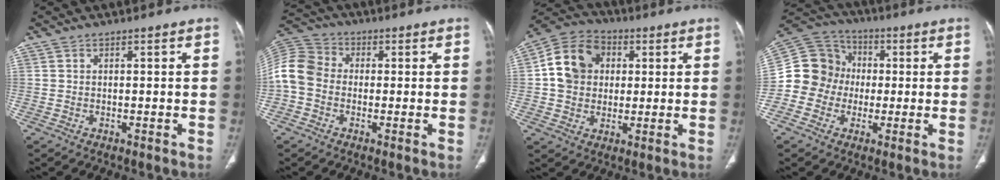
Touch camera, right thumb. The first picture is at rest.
{"total": 9.2, "force": [-1.1, 7.5, 5.3], "torque": [-0.108, 0.029, -0.035]}
{"total": 12.3, "force": [1.8, 10.3, 6.6], "torque": [-0.097, 0.014, 0.023]}
{"total": 12.6, "force": [-1.6, 11.9, 3.8], "torque": [-0.055, 0.043, -0.034]}